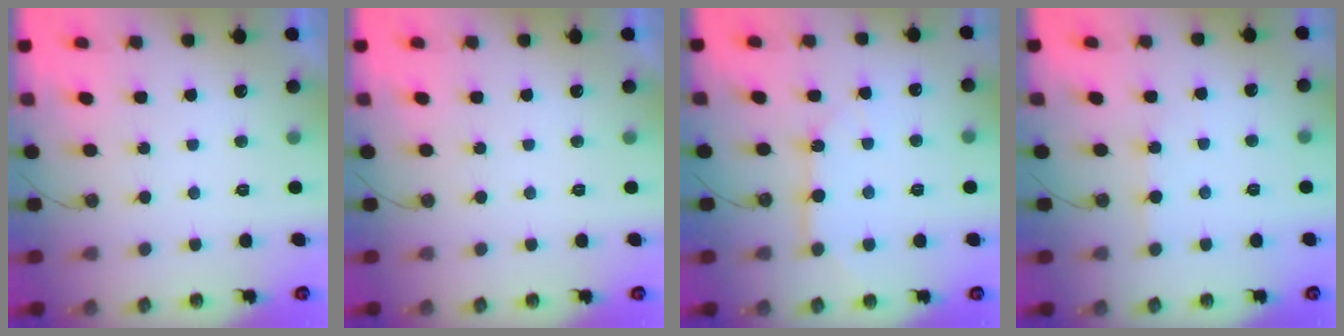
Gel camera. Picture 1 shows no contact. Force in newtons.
{"total": 0.0}
{"total": 7.7, "press": 7.7, "slide": 0.3}
{"total": 3.4, "press": 3.4, "slide": 0.5}